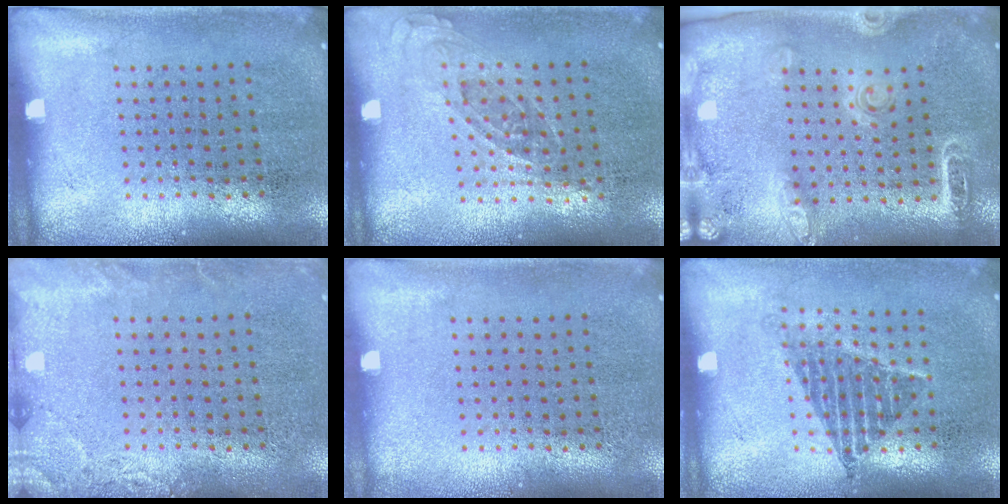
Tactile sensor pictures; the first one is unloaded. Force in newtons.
{"total": 0.7, "press": 0.7, "slide": 0.3}
{"total": 1.8, "press": 1.7, "slide": 0.4}
{"total": 2.0, "press": 2.0, "slide": 0.3}
{"total": 0.0}
{"total": 1.2, "press": 1.0, "slide": 0.7}